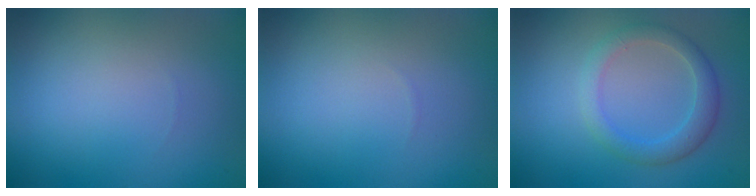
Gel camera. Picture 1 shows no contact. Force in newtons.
{"total": 0.0}
{"total": 2.9, "press": 2.9, "slide": 0.1}